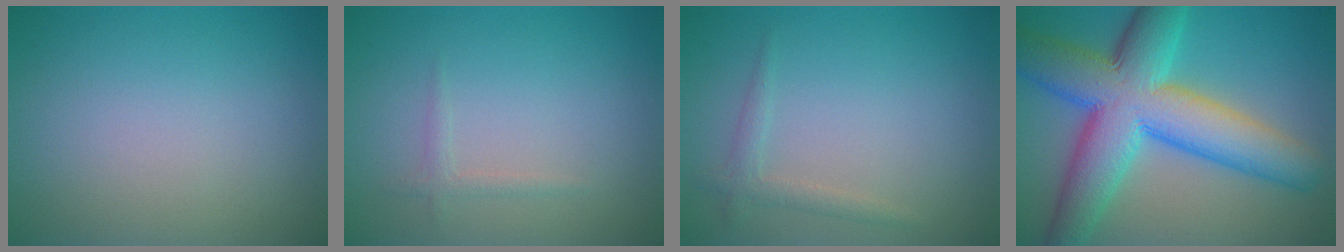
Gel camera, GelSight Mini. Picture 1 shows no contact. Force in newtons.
{"total": 0.9, "press": 0.9, "slide": 0.0}
{"total": 1.5, "press": 1.5, "slide": 0.1}
{"total": 12.0, "press": 12.0, "slide": 0.2}